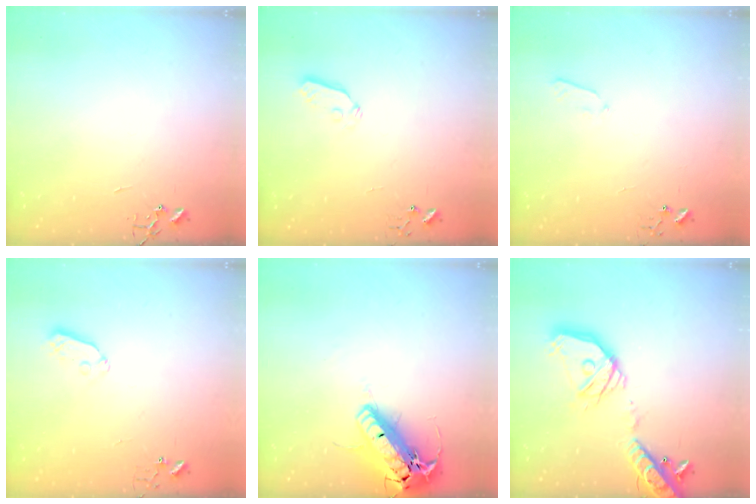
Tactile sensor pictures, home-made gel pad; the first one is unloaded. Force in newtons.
{"total": 5.0, "press": 4.9, "slide": 0.6}
{"total": 3.8, "press": 3.8, "slide": 0.5}
{"total": 5.0, "press": 4.9, "slide": 1.1}
{"total": 22.0, "press": 21.5, "slide": 4.5}
{"total": 21.9, "press": 21.6, "slide": 3.8}